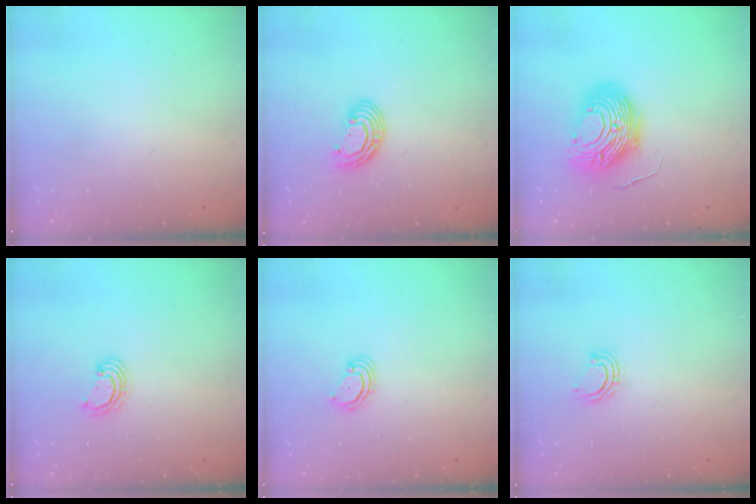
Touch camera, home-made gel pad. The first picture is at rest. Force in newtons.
{"total": 8.4, "press": 8.3, "slide": 1.4}
{"total": 12.9, "press": 12.9, "slide": 0.6}
{"total": 3.8, "press": 3.8, "slide": 0.3}
{"total": 3.9, "press": 3.9, "slide": 0.2}
{"total": 4.5, "press": 4.5, "slide": 0.2}